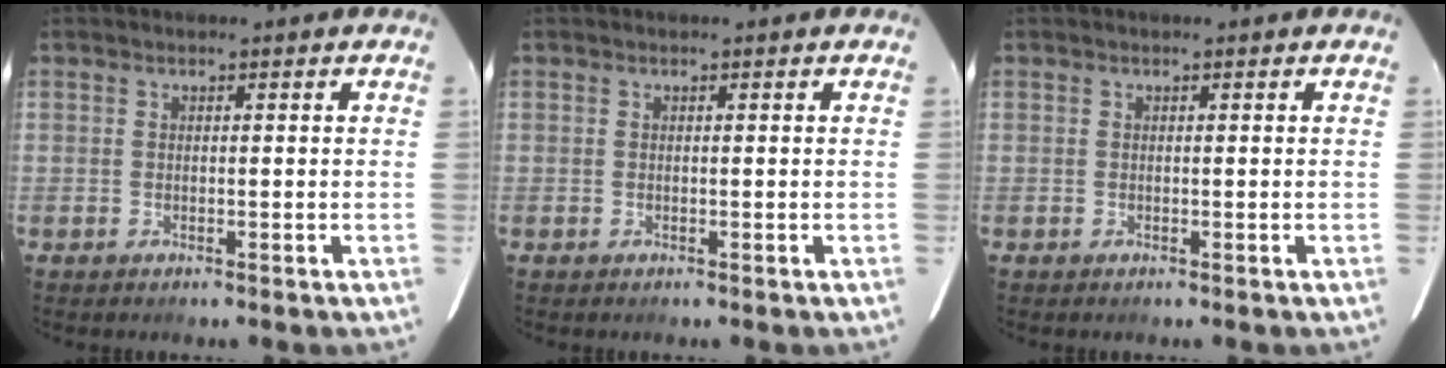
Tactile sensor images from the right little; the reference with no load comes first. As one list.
[{"total": 0.0}, {"total": 0.0}]